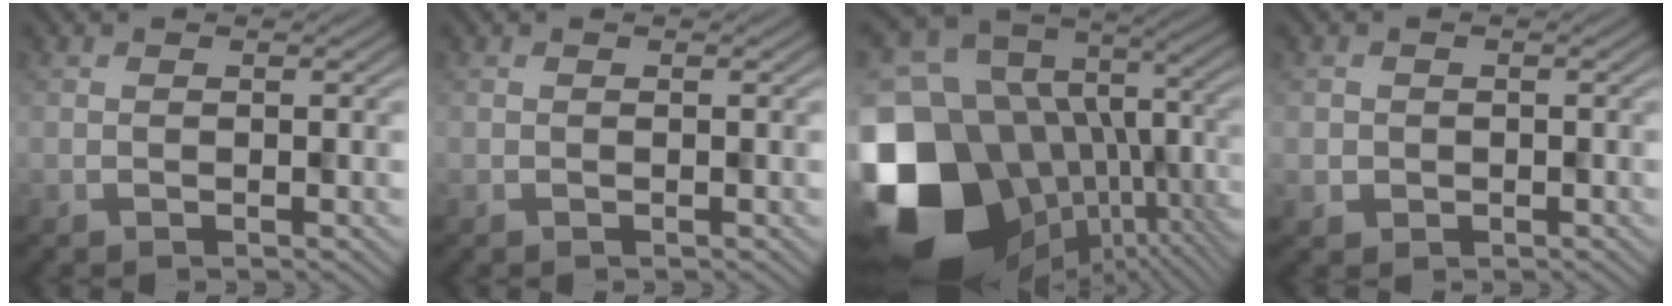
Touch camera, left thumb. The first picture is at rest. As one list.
[{"total": 0.0}, {"total": 19.4, "force": [-6.7, 14.1, 11.5], "torque": [-0.296, -0.019, -0.074]}, {"total": 1.3, "force": [-0.1, 1.3, 0.0], "torque": [0.002, -0.008, -0.002]}]